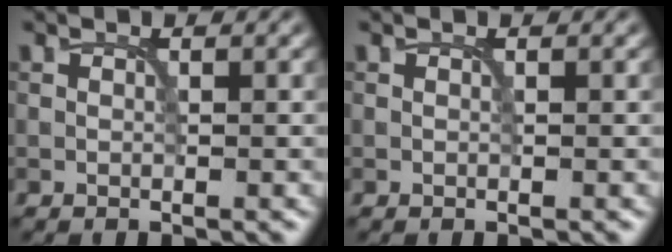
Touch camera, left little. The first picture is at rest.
{"total": 0.0}